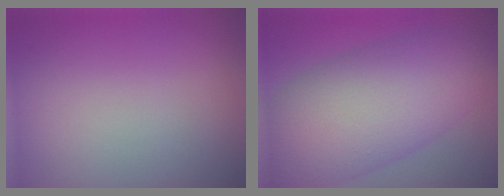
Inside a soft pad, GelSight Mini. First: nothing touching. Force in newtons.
{"total": 10.7, "press": 10.7, "slide": 0.5}